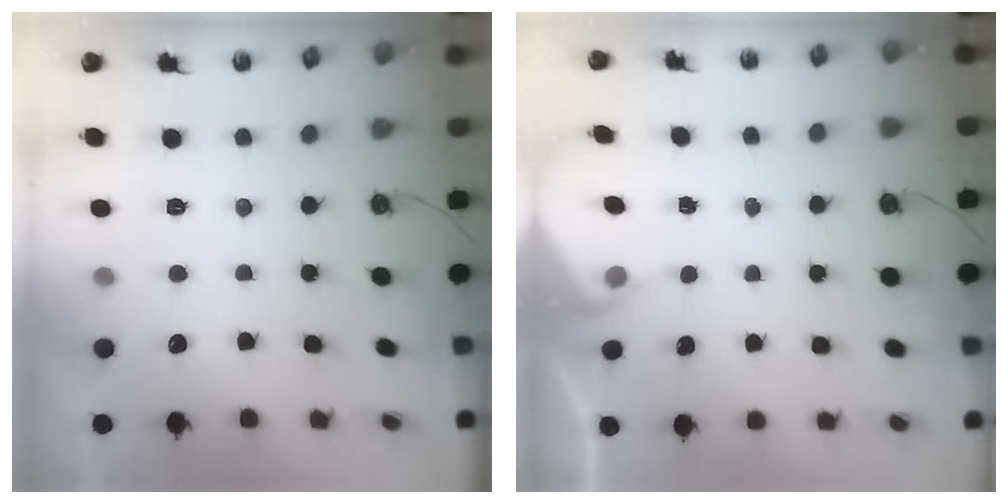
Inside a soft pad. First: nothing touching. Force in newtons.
{"total": 3.3, "press": 3.3, "slide": 0.5}